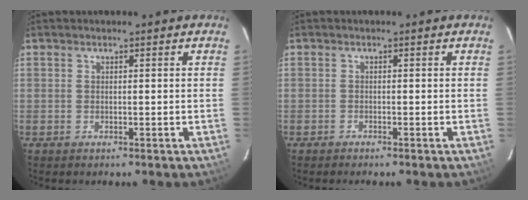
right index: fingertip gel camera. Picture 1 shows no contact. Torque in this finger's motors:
{"motor_torque": [0.30, -0.28, 0.00, -0.03]}